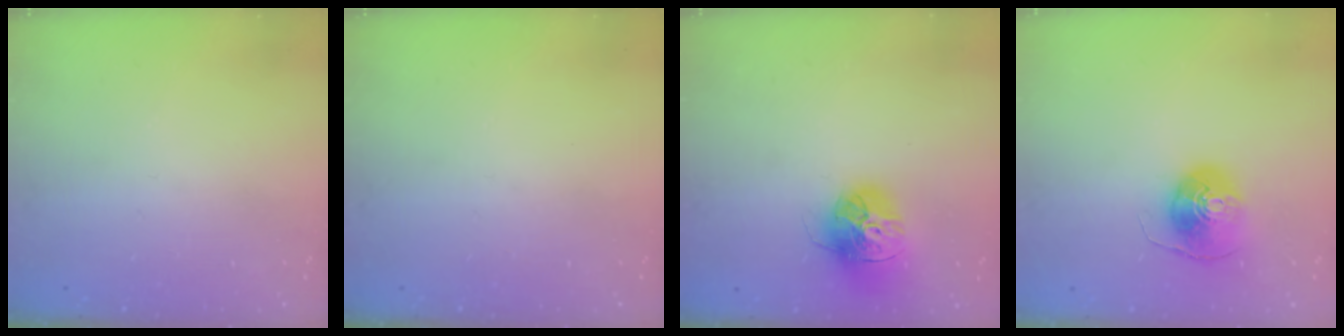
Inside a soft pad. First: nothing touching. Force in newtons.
{"total": 0.0}
{"total": 17.1, "press": 17.0, "slide": 1.5}
{"total": 8.8, "press": 8.7, "slide": 1.0}